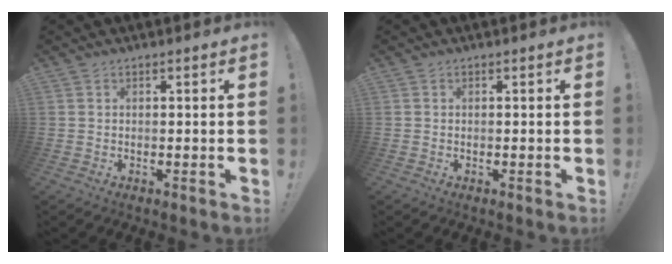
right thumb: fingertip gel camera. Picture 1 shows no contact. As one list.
[{"total": 0.0}]